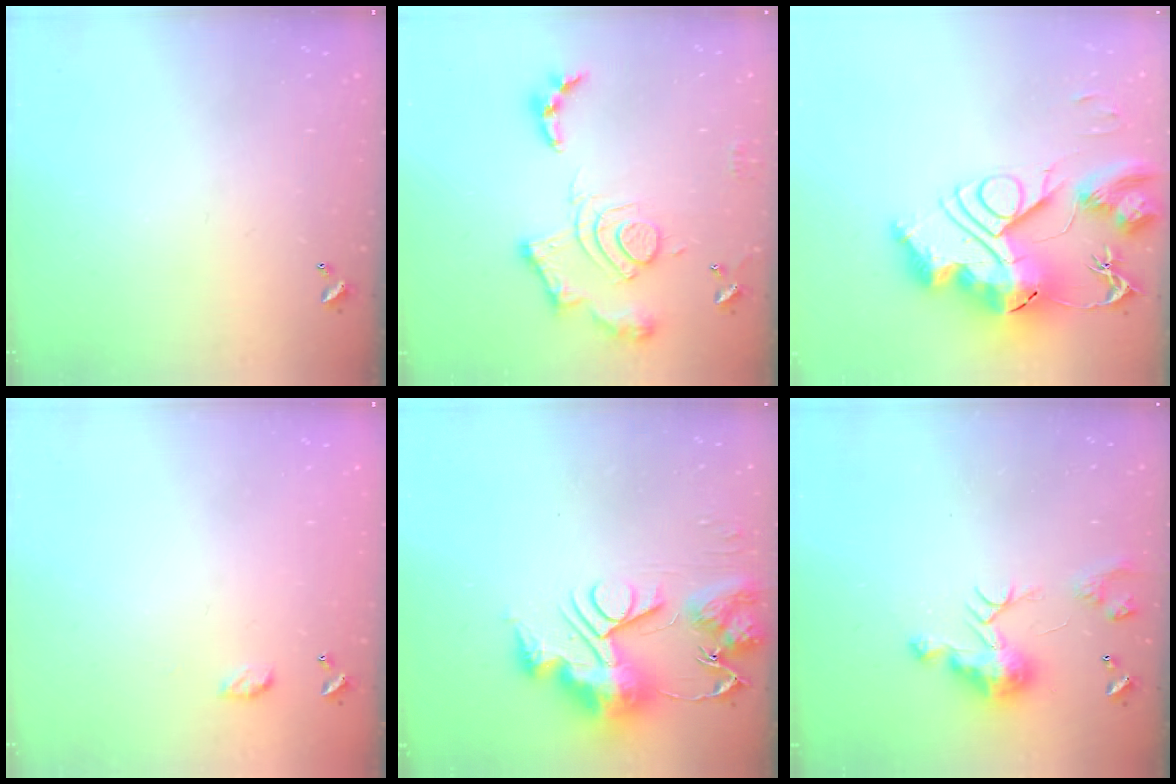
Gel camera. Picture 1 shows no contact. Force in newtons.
{"total": 16.5, "press": 16.4, "slide": 1.7}
{"total": 0.7, "press": 0.7, "slide": 0.0}
{"total": 4.4, "press": 4.4, "slide": 0.6}
{"total": 14.3, "press": 14.2, "slide": 1.6}
{"total": 9.2, "press": 9.2, "slide": 0.5}